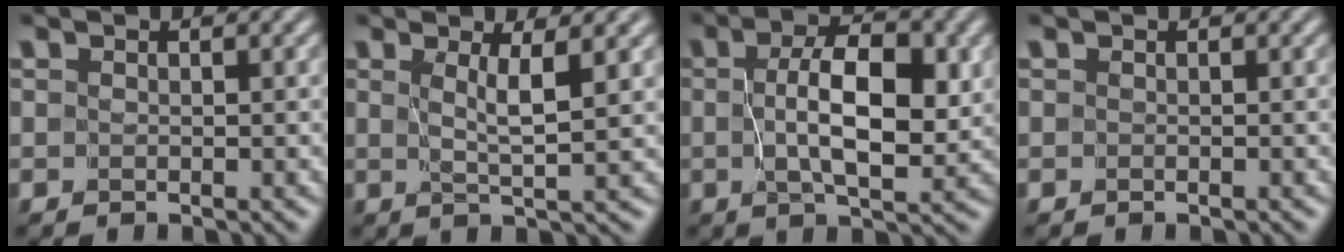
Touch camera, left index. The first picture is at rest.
{"total": 3.0, "force": [0.9, 0.1, 2.8], "torque": [-0.046, -0.005, 0.016]}
{"total": 6.5, "force": [0.4, 2.5, 6.0], "torque": [-0.100, 0.002, 0.006]}
{"total": 0.0}